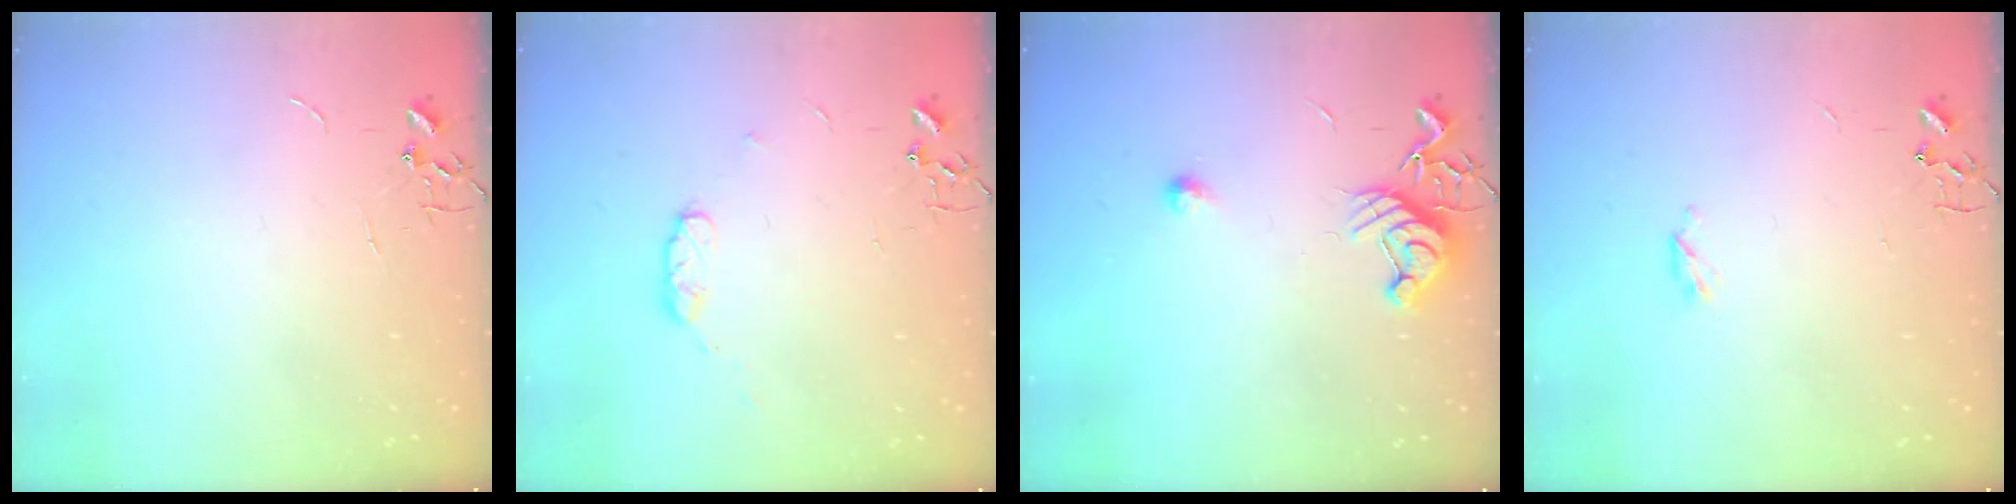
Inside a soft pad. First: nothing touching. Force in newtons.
{"total": 6.2, "press": 6.1, "slide": 0.9}
{"total": 9.8, "press": 9.8, "slide": 1.0}
{"total": 3.3, "press": 3.2, "slide": 0.5}